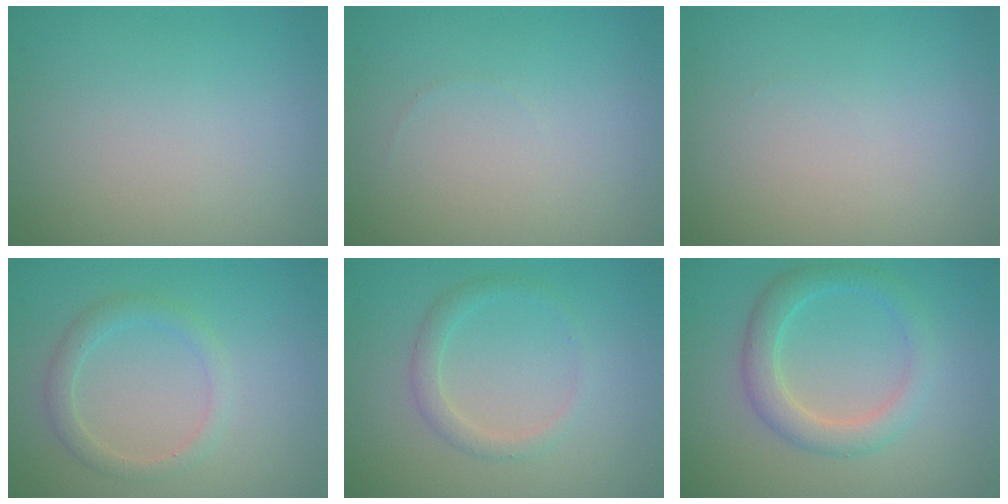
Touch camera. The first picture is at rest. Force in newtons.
{"total": 0.0}
{"total": 0.0}
{"total": 1.9, "press": 1.9, "slide": 0.0}
{"total": 1.7, "press": 1.7, "slide": 0.0}
{"total": 3.3, "press": 3.3, "slide": 0.1}